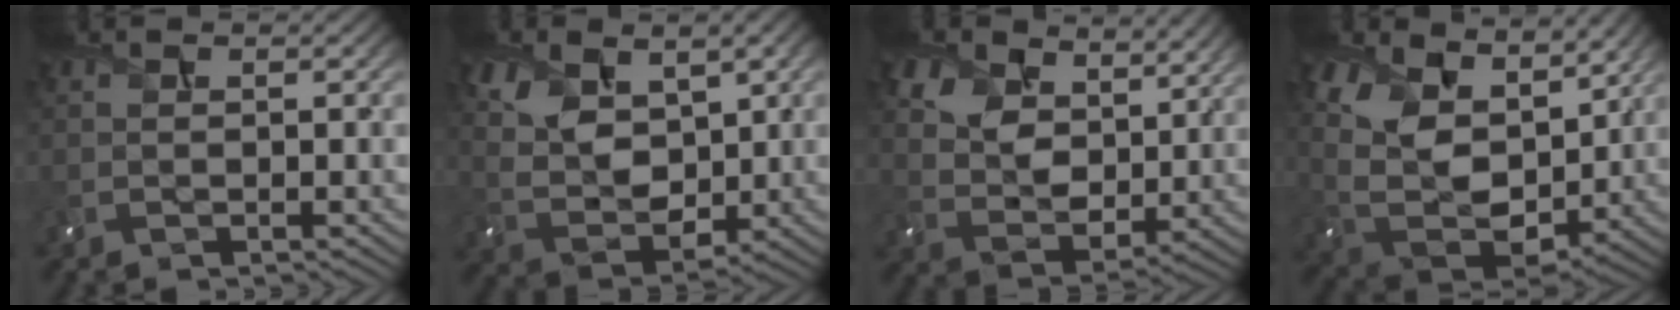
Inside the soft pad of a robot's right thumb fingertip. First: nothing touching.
{"total": 8.7, "force": [3.5, 5.3, 5.9], "torque": [-0.146, -0.002, 0.071]}
{"total": 9.9, "force": [6.3, 5.9, 4.9], "torque": [-0.142, -0.011, 0.114]}
{"total": 13.9, "force": [8.6, 7.7, 7.8], "torque": [-0.231, 0.027, 0.138]}